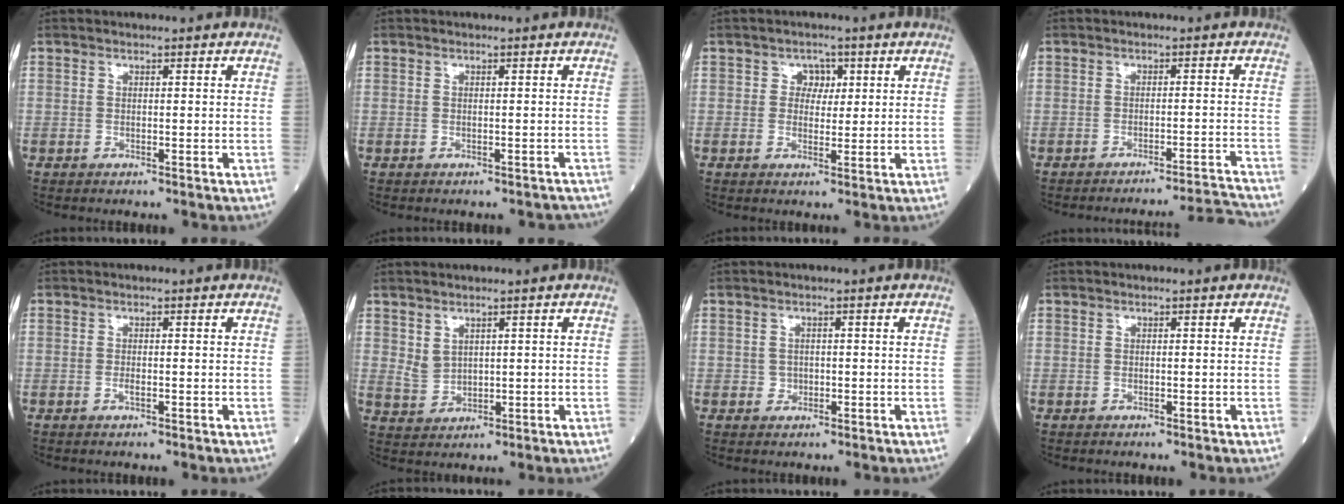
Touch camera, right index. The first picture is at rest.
{"total": 1.9, "force": [-1.7, 0.7, 0.4], "torque": [-0.001, 0.002, -0.020]}
{"total": 2.8, "force": [0.9, 2.3, 1.3], "torque": [-0.011, 0.002, 0.009]}
{"total": 7.5, "force": [-6.8, -3.2, -0.1], "torque": [0.013, -0.003, -0.093]}
{"total": 0.6, "force": [-0.3, 0.1, 0.6], "torque": [-0.013, 0.000, -0.004]}
{"total": 2.9, "force": [1.5, 2.0, 1.4], "torque": [-0.036, 0.002, 0.044]}
{"total": 1.2, "force": [-0.3, 1.1, 0.3], "torque": [-0.002, 0.004, -0.003]}
{"total": 0.0}